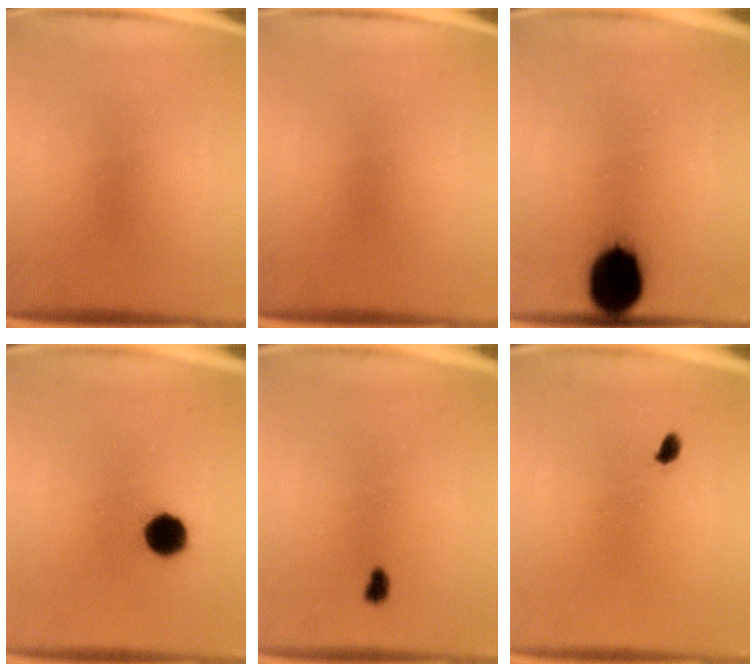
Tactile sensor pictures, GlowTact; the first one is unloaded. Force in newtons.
{"total": 0.0}
{"total": 13.9}
{"total": 7.2}
{"total": 1.3}
{"total": 1.4}